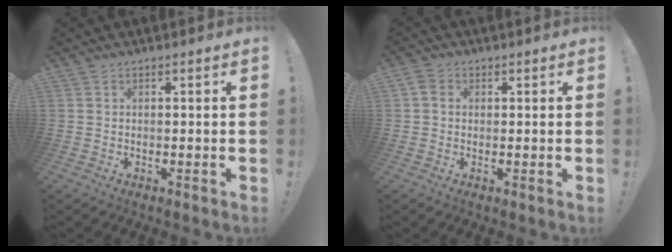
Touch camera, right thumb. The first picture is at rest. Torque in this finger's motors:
{"motor_torque": [0.29, -0.17, 0.05, 0.03, 0.06]}